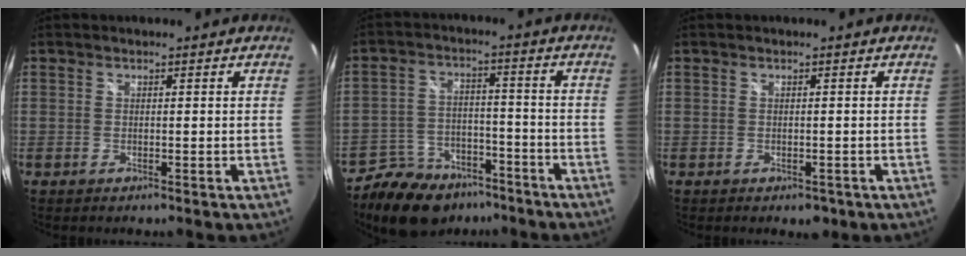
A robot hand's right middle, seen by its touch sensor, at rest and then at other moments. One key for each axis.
{"total": 13.9, "fx": -10.5, "fy": 7.6, "fz": 5.1, "tx": -0.120, "ty": 0.013, "tz": -0.155}
{"total": 2.1, "fx": -1.0, "fy": 1.5, "fz": 1.0, "tx": -0.017, "ty": -0.007, "tz": -0.010}